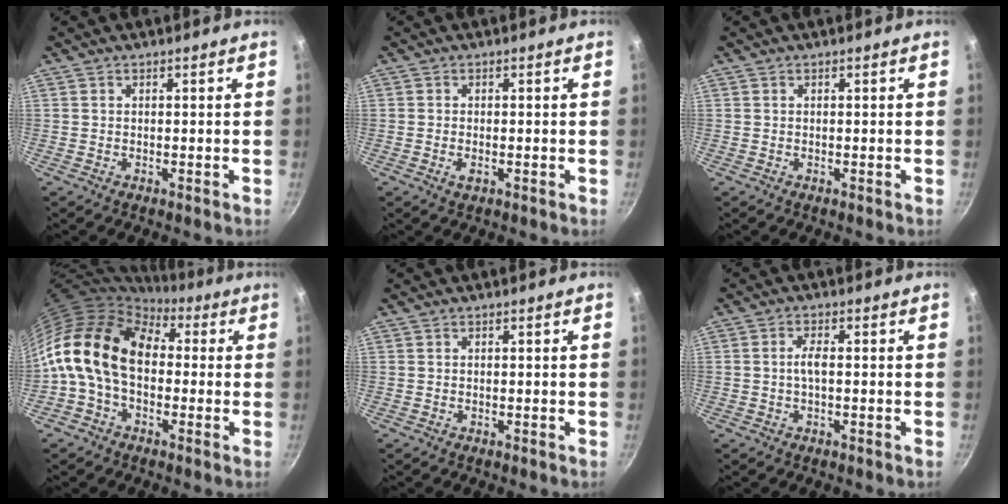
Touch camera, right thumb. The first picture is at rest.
{"total": 1.7, "force": [-0.5, 0.9, 1.3], "torque": [-0.027, -0.001, -0.010]}
{"total": 0.0}
{"total": 16.7, "force": [1.0, 11.5, 12.0], "torque": [-0.201, 0.032, -0.004]}
{"total": 0.0}
{"total": 2.5, "force": [-0.2, 0.9, 2.3], "torque": [-0.050, 0.010, -0.006]}